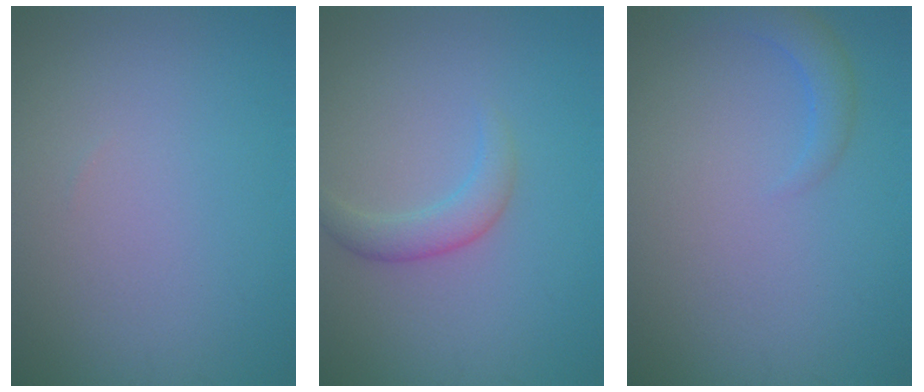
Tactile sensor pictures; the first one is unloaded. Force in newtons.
{"total": 2.3, "press": 2.3, "slide": 0.2}
{"total": 2.0, "press": 1.9, "slide": 0.1}